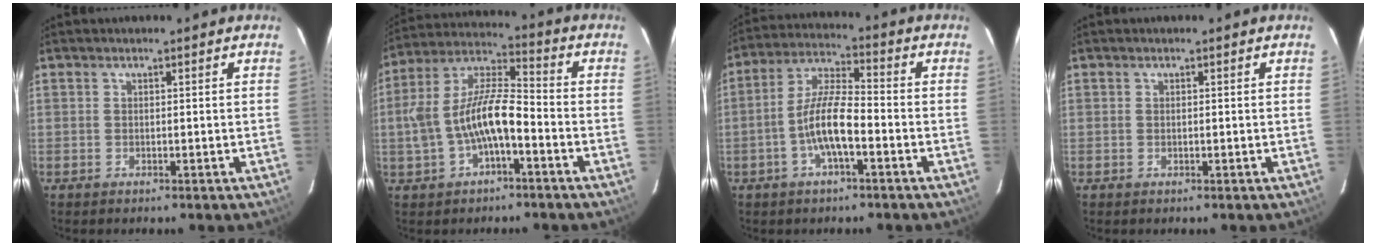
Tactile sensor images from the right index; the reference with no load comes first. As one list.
[{"total": 13.0, "force": [-3.5, 4.8, 11.5], "torque": [-0.239, 0.011, -0.059]}, {"total": 9.1, "force": [-3.4, 2.3, 8.1], "torque": [-0.168, 0.006, -0.063]}, {"total": 0.0}]